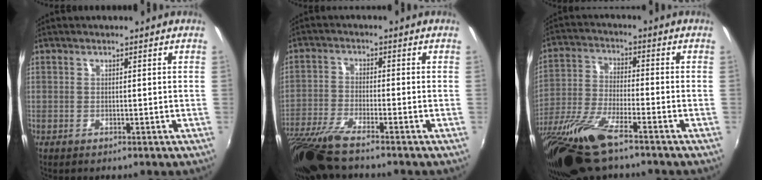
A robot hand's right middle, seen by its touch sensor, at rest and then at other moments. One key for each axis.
{"total": 10.1, "fx": -8.3, "fy": 0.8, "fz": 5.7, "tx": -0.132, "ty": -0.034, "tz": -0.159}
{"total": 15.5, "fx": -10.7, "fy": 3.3, "fz": 10.7, "tx": -0.231, "ty": -0.043, "tz": -0.207}